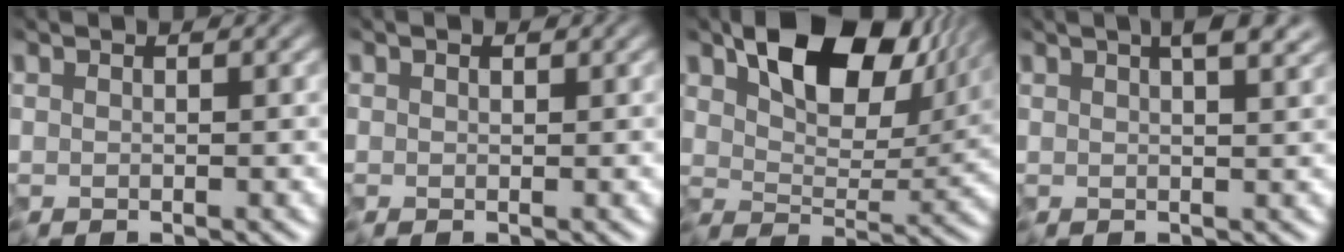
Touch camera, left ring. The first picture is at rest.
{"total": 0.8, "force": [0.4, 0.5, 0.5], "torque": [-0.006, 0.005, 0.001]}
{"total": 10.3, "force": [4.3, 6.1, 7.1], "torque": [-0.115, -0.002, 0.073]}
{"total": 6.6, "force": [3.6, 2.9, 4.7], "torque": [-0.060, 0.035, 0.031]}